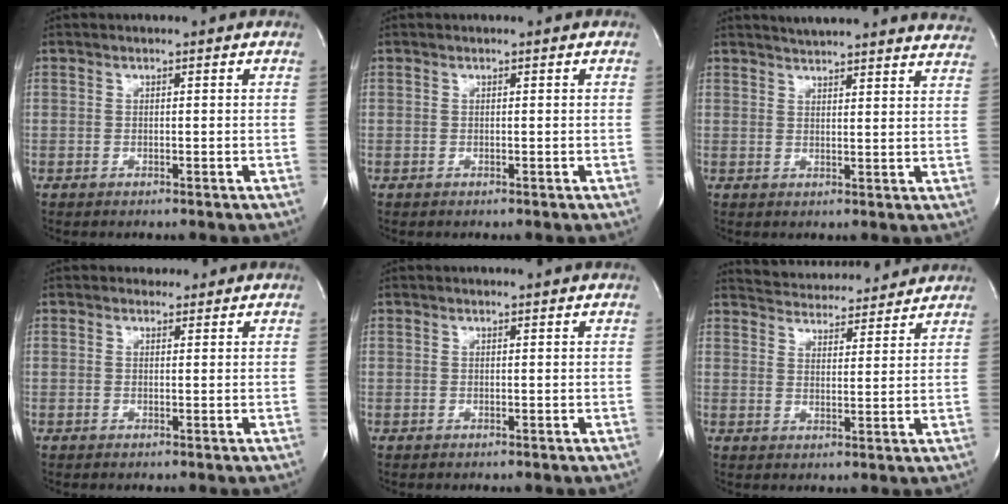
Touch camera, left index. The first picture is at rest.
{"total": 0.0}
{"total": 18.2, "force": [17.1, 1.3, 6.1], "torque": [-0.089, -0.033, 0.196]}
{"total": 0.7, "force": [0.5, 0.5, 0.0], "torque": [-0.001, 0.008, 0.007]}
{"total": 1.1, "force": [1.1, -0.3, 0.1], "torque": [-0.006, -0.003, 0.012]}
{"total": 11.9, "force": [11.5, 2.1, 2.2], "torque": [-0.032, 0.016, 0.158]}